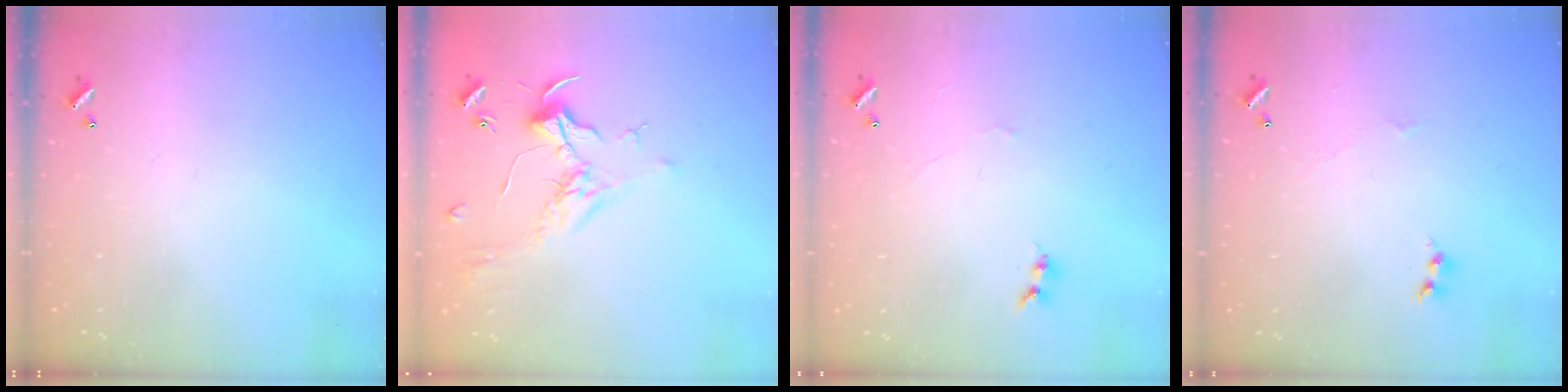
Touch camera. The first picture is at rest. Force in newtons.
{"total": 1.8, "press": 1.6, "slide": 0.8}
{"total": 0.0}
{"total": 1.6, "press": 1.6, "slide": 0.2}